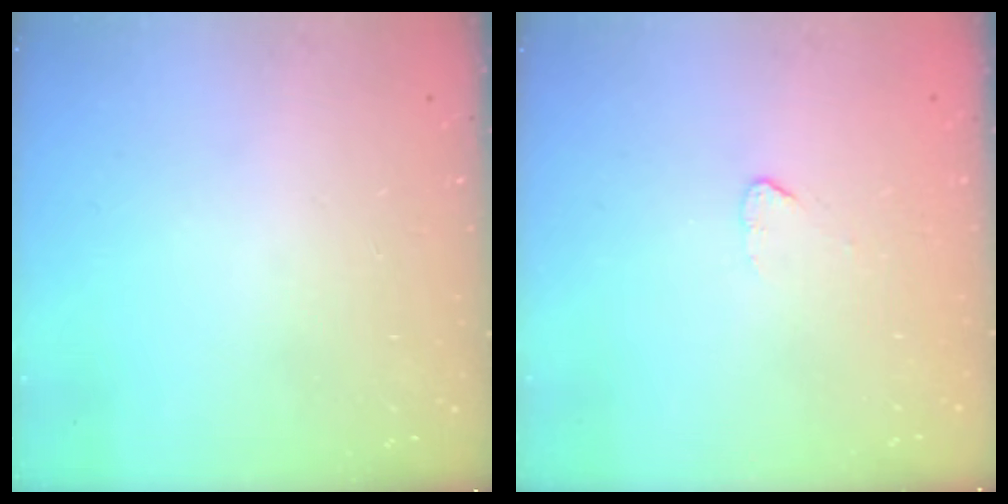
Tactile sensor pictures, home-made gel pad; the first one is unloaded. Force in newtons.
{"total": 2.5, "press": 2.5, "slide": 0.2}